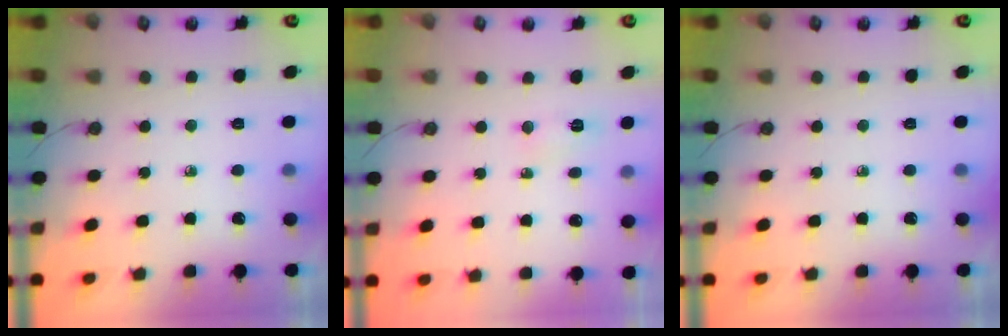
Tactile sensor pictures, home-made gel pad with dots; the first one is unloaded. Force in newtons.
{"total": 16.2, "press": 4.9, "slide": 15.5}
{"total": 0.0}